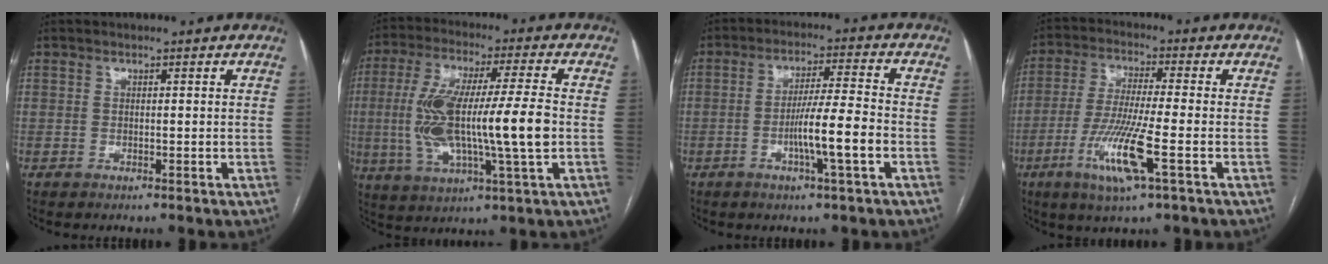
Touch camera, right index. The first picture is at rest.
{"total": 16.8, "force": [-1.1, 2.0, 16.7], "torque": [-0.328, 0.007, -0.020]}
{"total": 8.6, "force": [-2.7, -0.3, 8.1], "torque": [-0.143, 0.000, -0.050]}
{"total": 10.8, "force": [-4.0, 0.2, 10.0], "torque": [-0.205, -0.019, -0.079]}